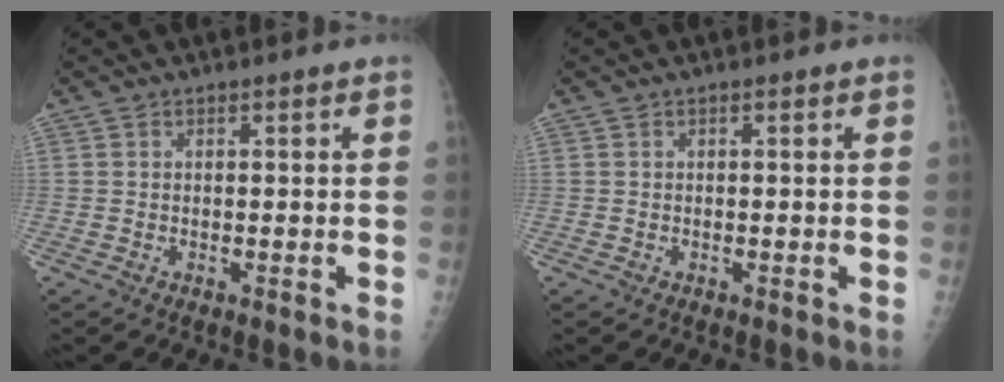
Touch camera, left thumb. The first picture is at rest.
{"total": 0.0}